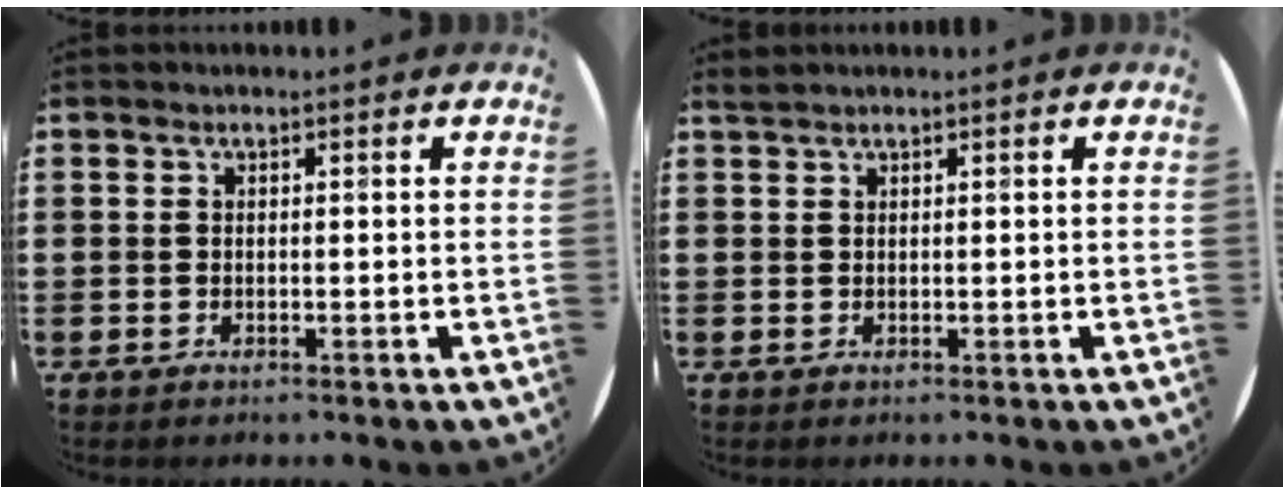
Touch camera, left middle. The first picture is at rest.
{"total": 0.6, "force": [0.6, -0.1, 0.0], "torque": [-0.001, -0.001, 0.013]}